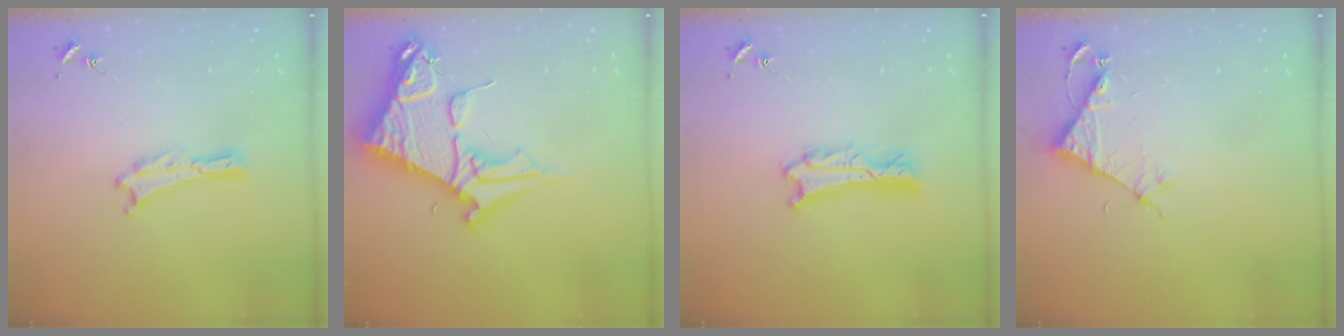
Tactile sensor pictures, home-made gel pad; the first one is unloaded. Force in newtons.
{"total": 10.4, "press": 10.4, "slide": 1.1}
{"total": 2.2, "press": 2.2, "slide": 0.2}
{"total": 4.7, "press": 4.7, "slide": 0.3}